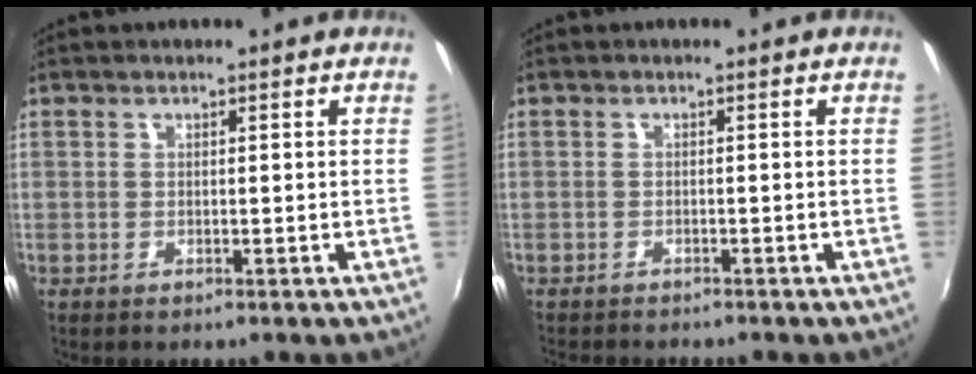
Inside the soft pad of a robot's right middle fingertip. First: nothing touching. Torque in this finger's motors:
{"motor_torque": [0.00, -0.09, 0.00, 0.01]}